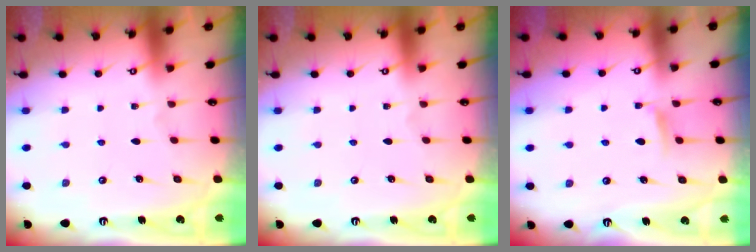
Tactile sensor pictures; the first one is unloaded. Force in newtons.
{"total": 0.0}
{"total": 5.0, "press": 4.9, "slide": 0.7}